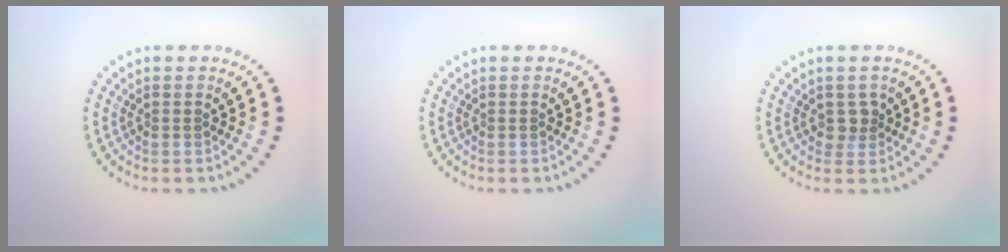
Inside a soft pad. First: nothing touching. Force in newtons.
{"total": 0.0}
{"total": 1.4, "press": 1.2, "slide": 0.8}